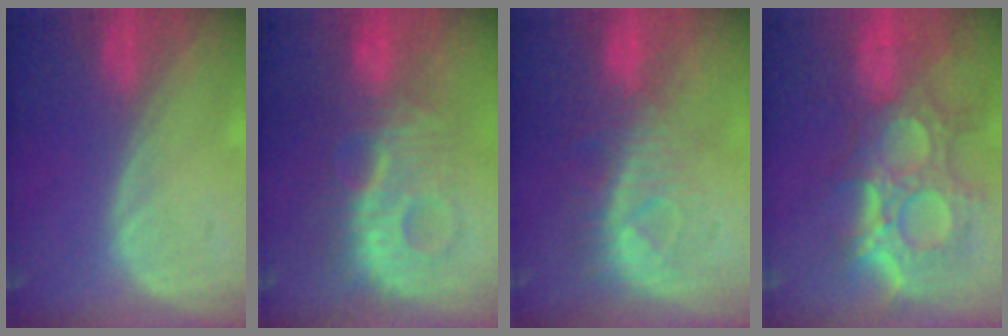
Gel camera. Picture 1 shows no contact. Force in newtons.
{"total": 9.4, "press": 9.4, "slide": 0.8}
{"total": 8.2, "press": 7.4, "slide": 3.6}
{"total": 11.9, "press": 10.7, "slide": 5.3}